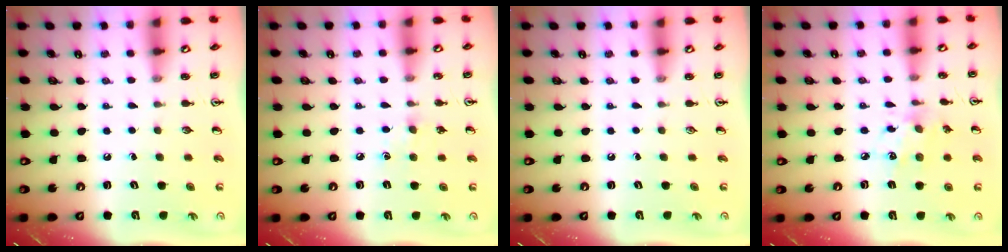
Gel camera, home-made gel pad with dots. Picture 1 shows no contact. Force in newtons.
{"total": 6.9, "press": 6.8, "slide": 0.6}
{"total": 0.0}
{"total": 7.3, "press": 7.2, "slide": 0.5}